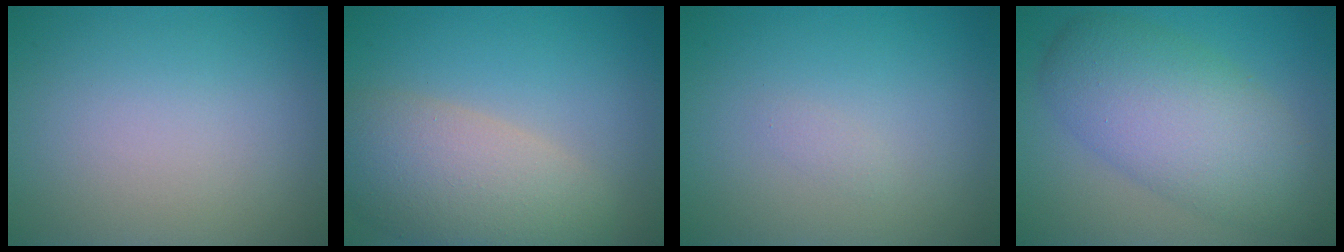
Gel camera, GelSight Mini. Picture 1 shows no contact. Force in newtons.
{"total": 7.5, "press": 7.5, "slide": 0.7}
{"total": 0.6, "press": 0.6, "slide": 0.0}
{"total": 7.9, "press": 7.9, "slide": 0.1}